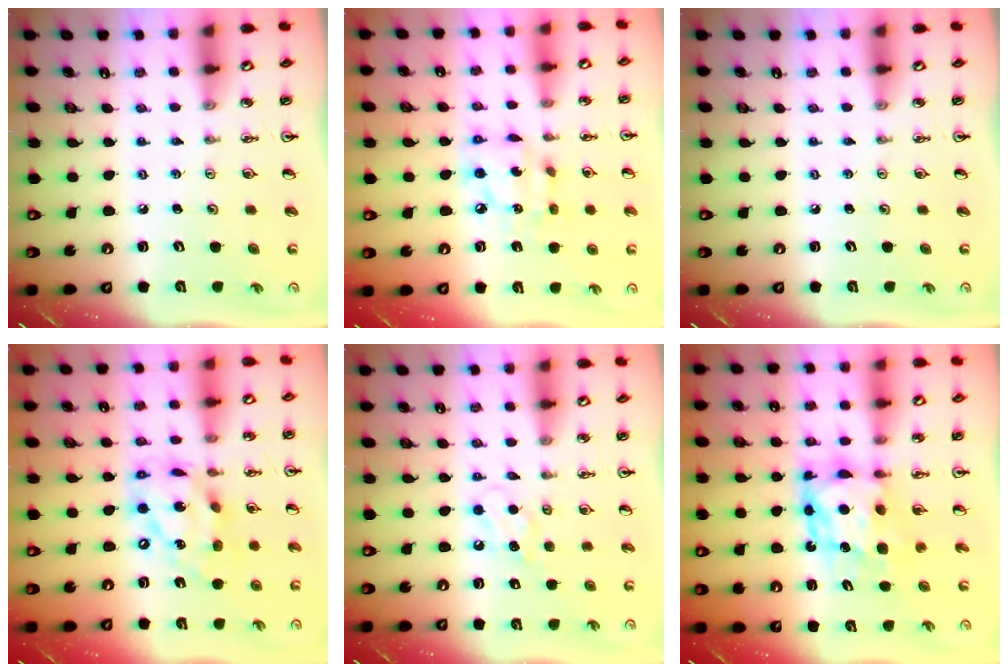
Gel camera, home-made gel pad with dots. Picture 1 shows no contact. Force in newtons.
{"total": 10.0, "press": 9.9, "slide": 1.0}
{"total": 0.0}
{"total": 16.0, "press": 16.0, "slide": 1.2}
{"total": 6.7, "press": 6.7, "slide": 0.9}
{"total": 8.2, "press": 8.1, "slide": 0.7}